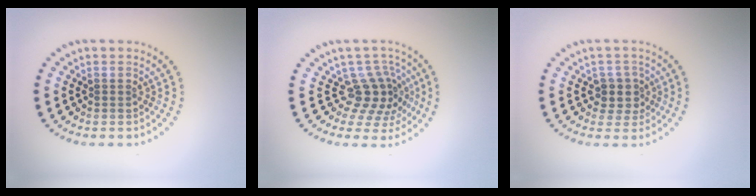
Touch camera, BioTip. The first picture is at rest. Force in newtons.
{"total": 3.8, "press": 2.7, "slide": 2.6}
{"total": 2.3, "press": 1.9, "slide": 1.3}